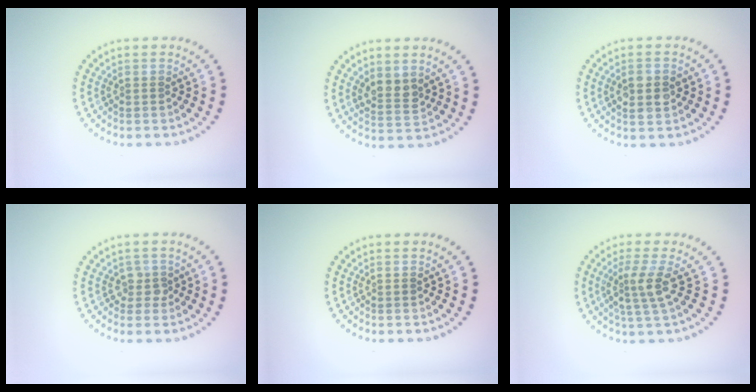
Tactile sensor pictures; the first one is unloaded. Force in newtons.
{"total": 2.4, "press": 2.2, "slide": 1.0}
{"total": 2.8, "press": 2.8, "slide": 0.1}
{"total": 1.3, "press": 1.1, "slide": 0.7}
{"total": 0.0}
{"total": 2.8, "press": 2.2, "slide": 1.7}